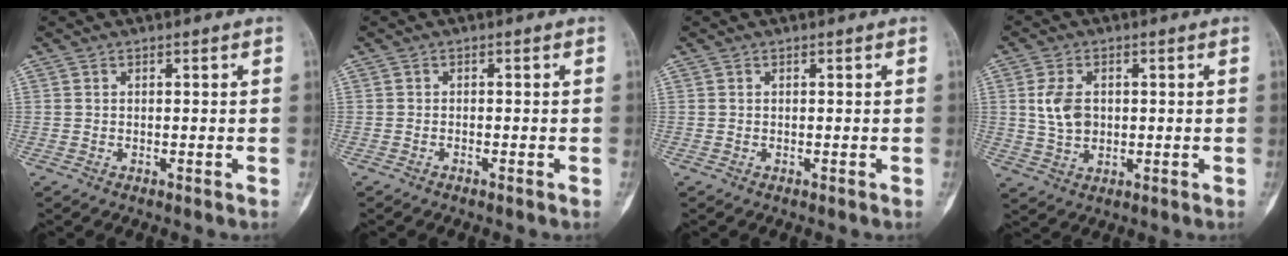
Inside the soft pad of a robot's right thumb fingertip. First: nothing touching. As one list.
[{"total": 0.5, "force": [-0.5, 0.0, 0.2], "torque": [-0.005, 0.002, -0.010]}, {"total": 0.0}, {"total": 6.2, "force": [0.6, 4.2, 4.6], "torque": [-0.082, 0.001, 0.016]}]